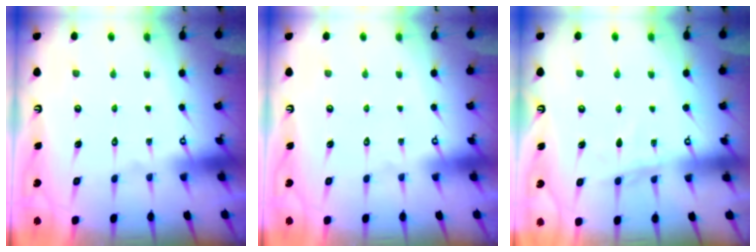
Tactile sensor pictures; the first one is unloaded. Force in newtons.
{"total": 0.0}
{"total": 5.4, "press": 5.4, "slide": 0.6}